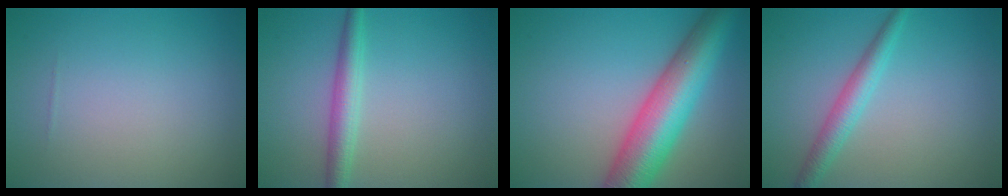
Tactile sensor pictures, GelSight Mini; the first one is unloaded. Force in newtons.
{"total": 2.8, "press": 2.8, "slide": 0.0}
{"total": 9.5, "press": 9.5, "slide": 0.1}
{"total": 2.7, "press": 2.7, "slide": 0.2}